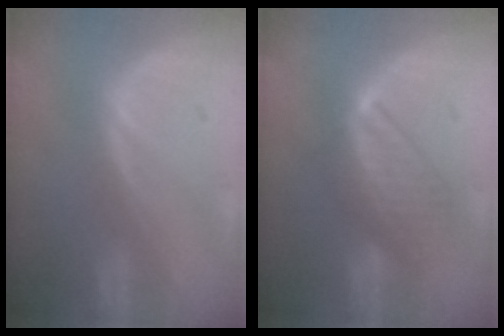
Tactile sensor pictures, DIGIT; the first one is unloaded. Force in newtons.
{"total": 7.1, "press": 7.0, "slide": 1.5}